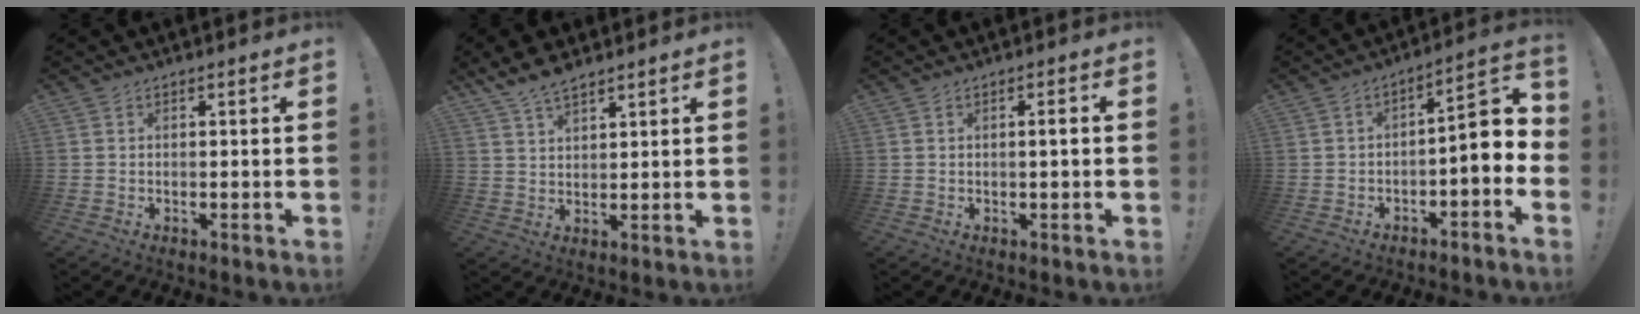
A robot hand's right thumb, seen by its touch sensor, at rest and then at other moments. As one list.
[{"total": 6.5, "force": [5.3, 2.2, 3.1], "torque": [-0.053, -0.024, 0.099]}, {"total": 1.9, "force": [-0.4, -0.1, 1.9], "torque": [-0.034, 0.002, -0.010]}, {"total": 7.3, "force": [-1.4, 1.8, 6.9], "torque": [-0.095, -0.004, -0.028]}]